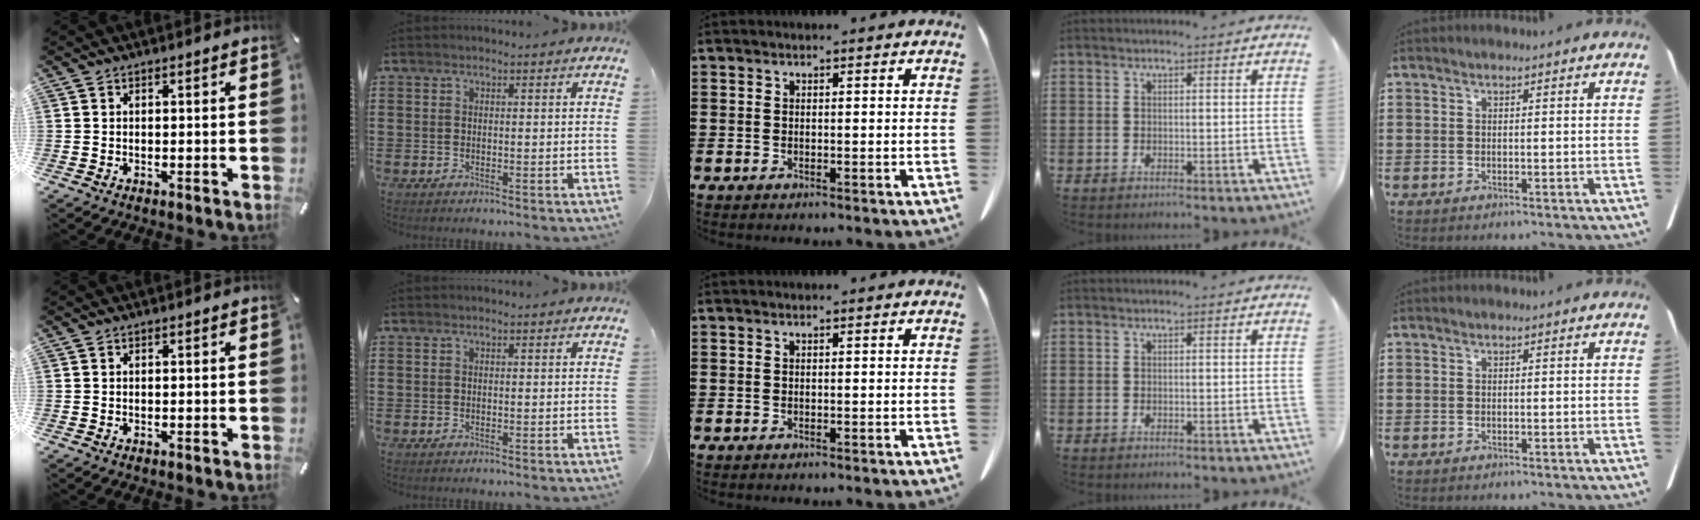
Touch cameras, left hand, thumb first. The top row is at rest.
{}